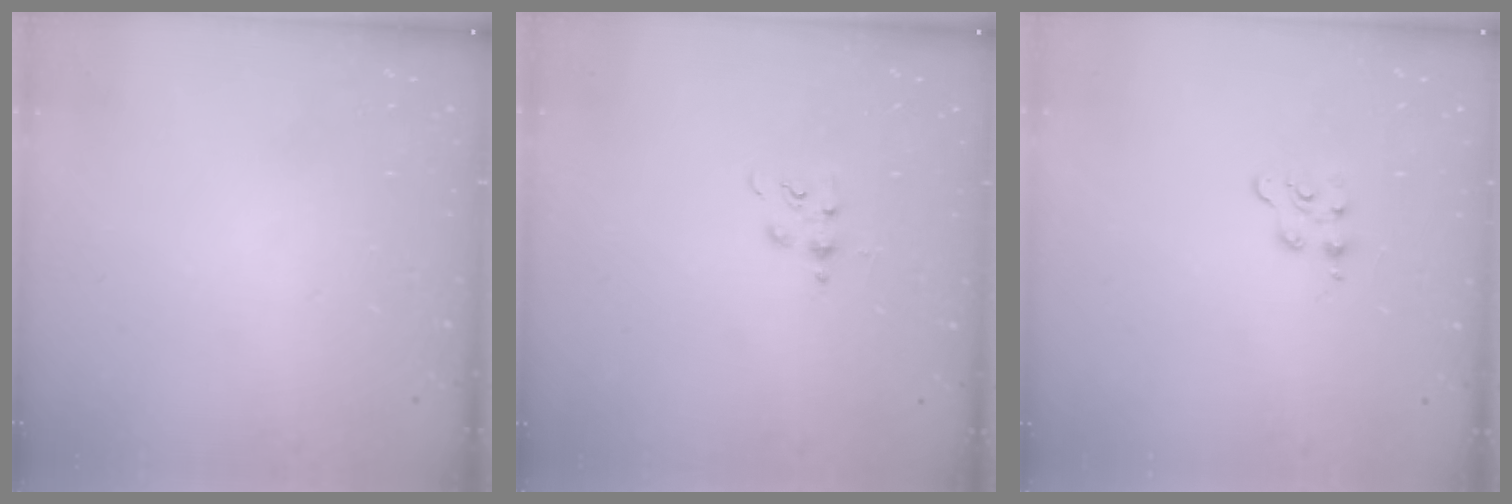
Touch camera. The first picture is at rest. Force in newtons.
{"total": 4.0, "press": 4.0, "slide": 0.5}
{"total": 2.2, "press": 2.2, "slide": 0.5}